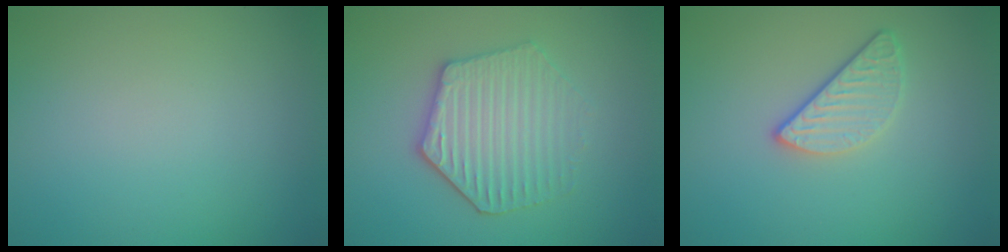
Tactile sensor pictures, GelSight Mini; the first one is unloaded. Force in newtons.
{"total": 4.4, "press": 4.0, "slide": 1.8}
{"total": 2.7, "press": 2.3, "slide": 1.3}